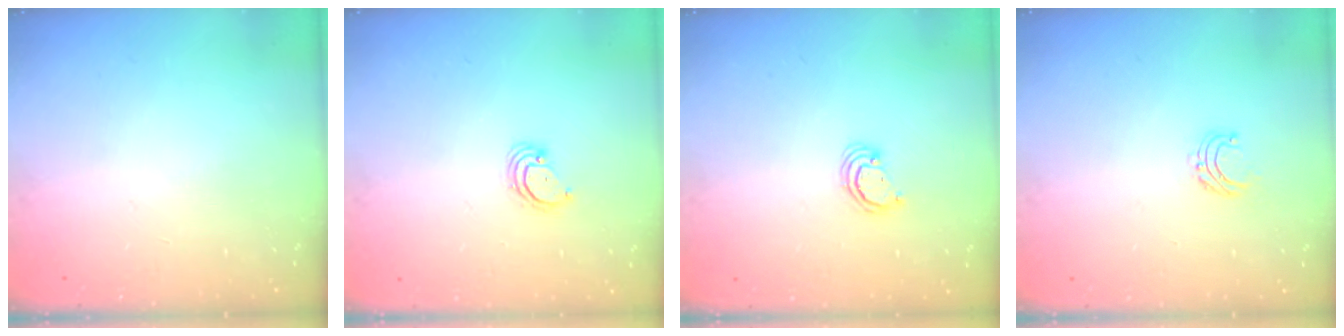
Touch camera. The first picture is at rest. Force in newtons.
{"total": 3.4, "press": 3.4, "slide": 0.1}
{"total": 2.3, "press": 2.3, "slide": 0.2}
{"total": 4.7, "press": 4.7, "slide": 0.4}